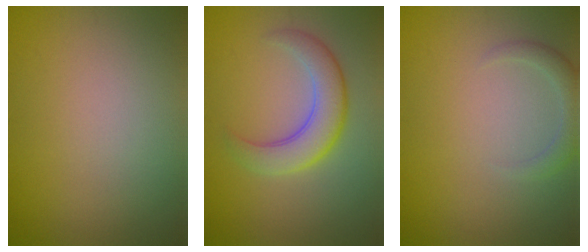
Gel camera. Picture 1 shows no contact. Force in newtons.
{"total": 4.7, "press": 4.7, "slide": 0.4}
{"total": 2.0, "press": 2.0, "slide": 0.3}